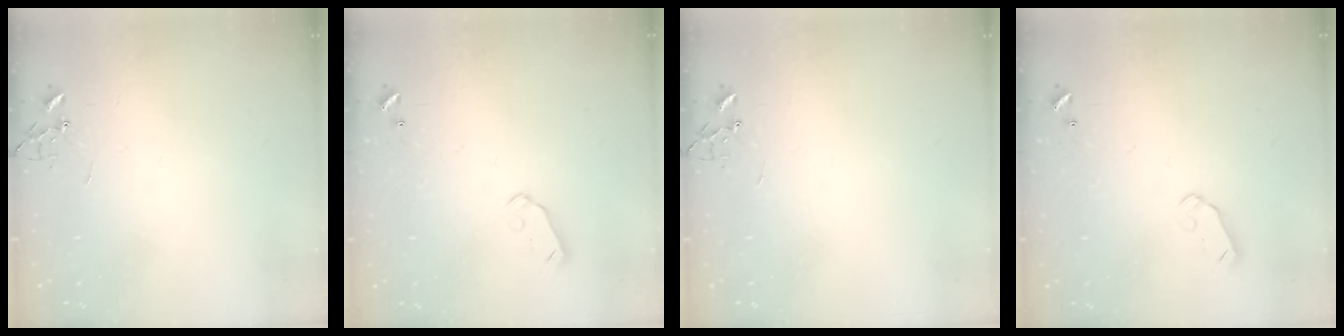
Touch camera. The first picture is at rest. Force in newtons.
{"total": 5.8, "press": 5.8, "slide": 0.5}
{"total": 0.0}
{"total": 5.8, "press": 5.8, "slide": 0.5}